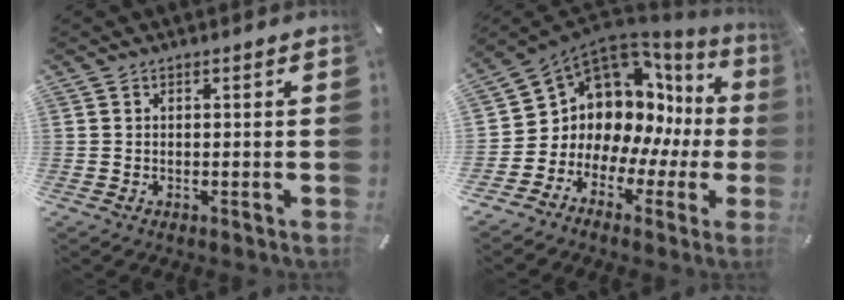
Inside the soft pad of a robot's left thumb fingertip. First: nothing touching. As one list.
[{"total": 10.3, "force": [4.4, 8.7, 3.3], "torque": [-0.062, -0.072, 0.091]}]